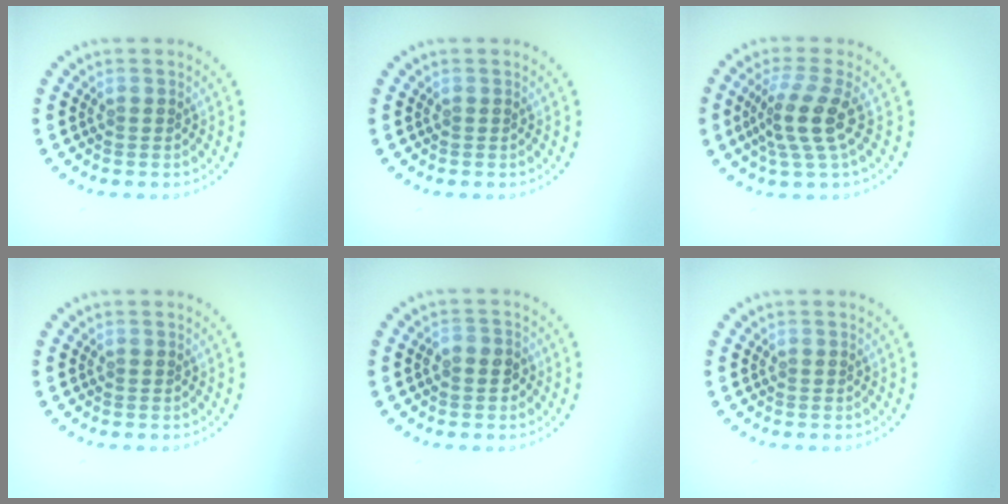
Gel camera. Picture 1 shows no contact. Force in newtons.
{"total": 0.0}
{"total": 3.7, "press": 2.8, "slide": 2.5}
{"total": 0.0}
{"total": 1.8, "press": 1.7, "slide": 0.5}
{"total": 0.0}